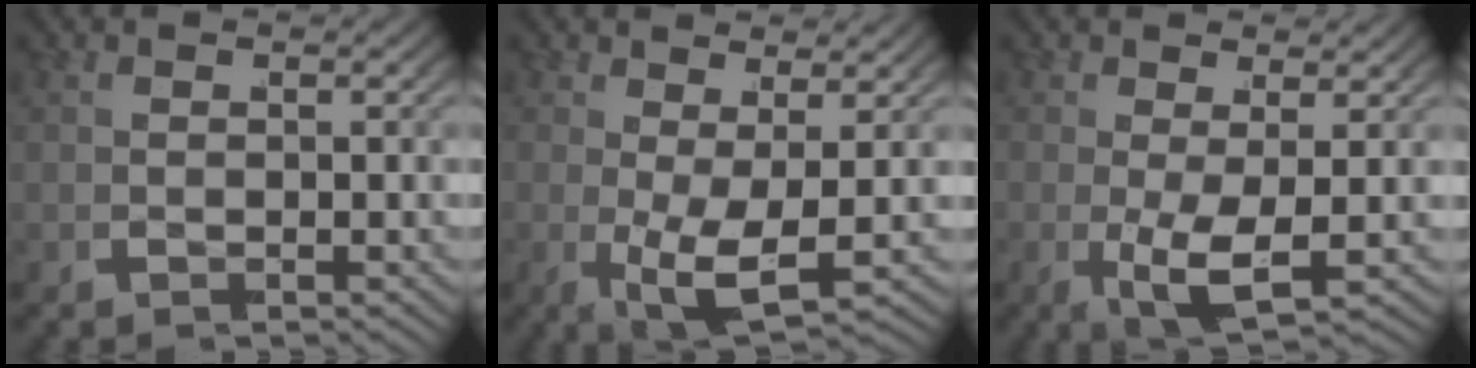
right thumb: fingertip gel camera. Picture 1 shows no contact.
{"total": 4.5, "force": [-0.2, 2.3, 3.9], "torque": [-0.073, -0.025, -0.001]}
{"total": 3.6, "force": [-0.3, 1.7, 3.2], "torque": [-0.064, -0.027, -0.003]}